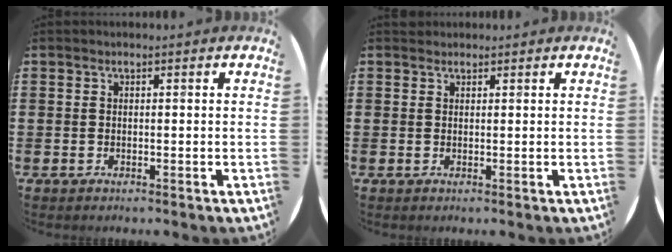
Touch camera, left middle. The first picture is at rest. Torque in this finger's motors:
{"motor_torque": [-0.14, -0.37, 0.09, 0.01]}